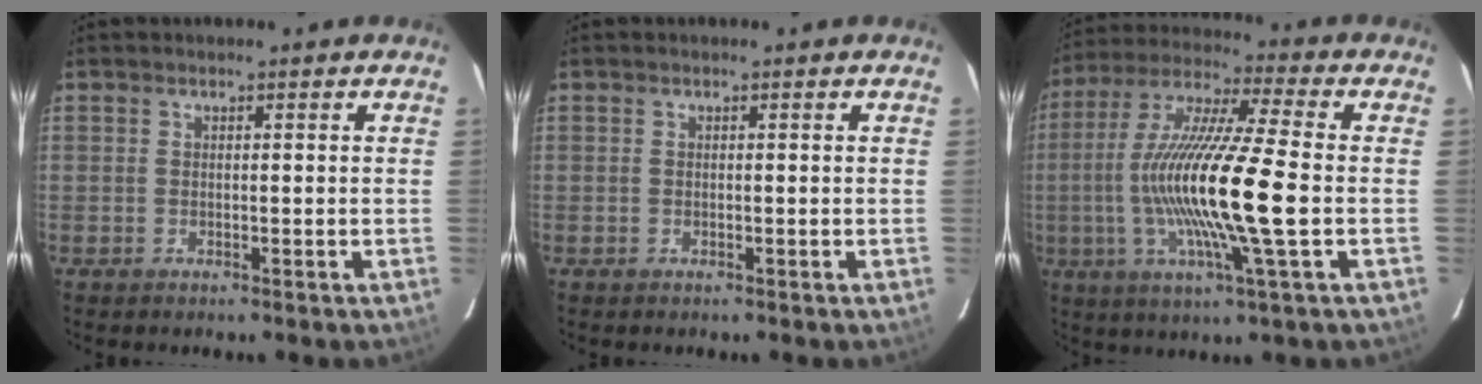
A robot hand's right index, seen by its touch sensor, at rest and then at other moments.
{"total": 0.0}
{"total": 18.6, "force": [-2.4, 0.6, 18.4], "torque": [-0.352, -0.007, -0.051]}